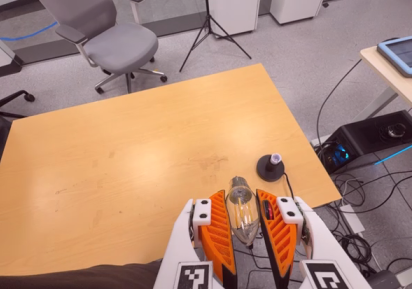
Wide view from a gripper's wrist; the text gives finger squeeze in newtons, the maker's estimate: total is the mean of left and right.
{"total": 10.5, "left": 11.4, "right": 9.7}